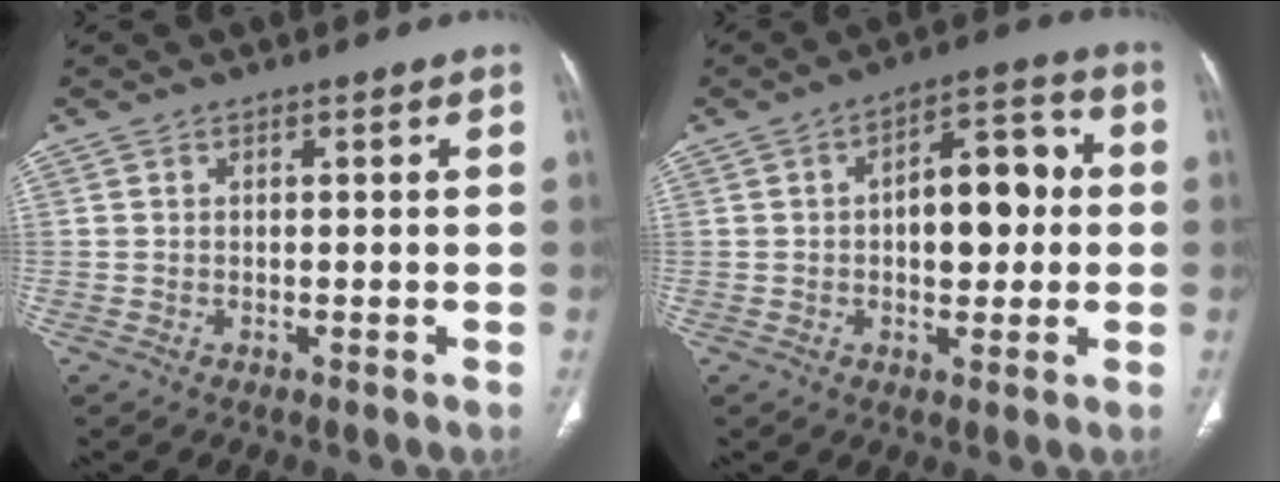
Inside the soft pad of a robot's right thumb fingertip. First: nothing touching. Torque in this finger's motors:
{"motor_torque": [-0.58, 0.37, 0.59, 0.56, 0.11]}